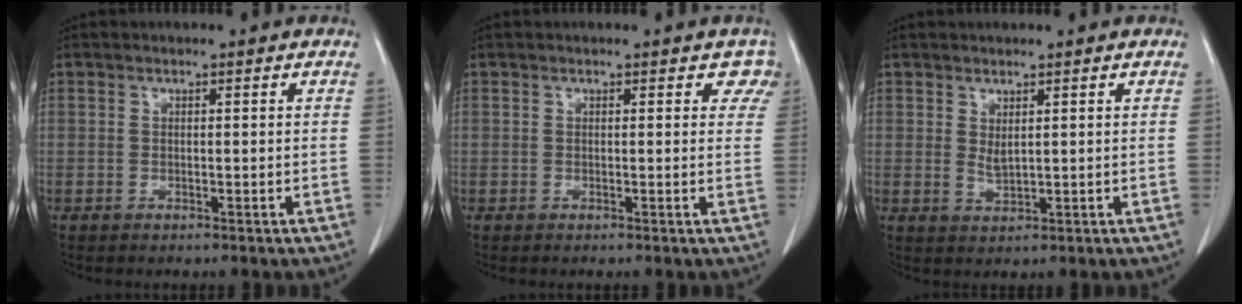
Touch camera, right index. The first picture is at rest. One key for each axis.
{"total": 2.9, "fx": 2.1, "fy": 1.8, "fz": 0.7, "tx": 0.020, "ty": -0.003, "tz": 0.002}
{"total": 1.6, "fx": 0.7, "fy": 0.5, "fz": 1.4, "tx": -0.029, "ty": -0.005, "tz": 0.020}